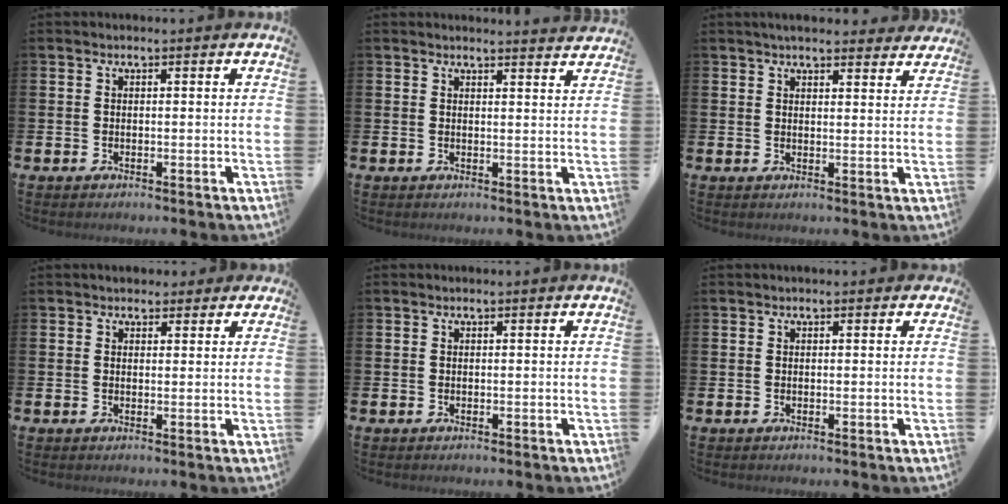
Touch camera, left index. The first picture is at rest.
{"total": 2.3, "force": [2.3, -0.1, -0.1], "torque": [0.012, -0.019, 0.038]}
{"total": 3.8, "force": [3.6, 0.6, 0.9], "torque": [-0.013, -0.016, 0.064]}
{"total": 2.3, "force": [1.9, 1.2, -0.1], "torque": [0.007, -0.002, 0.032]}
{"total": 0.0}
{"total": 0.5, "force": [0.2, 0.4, 0.2], "torque": [-0.002, 0.006, 0.002]}